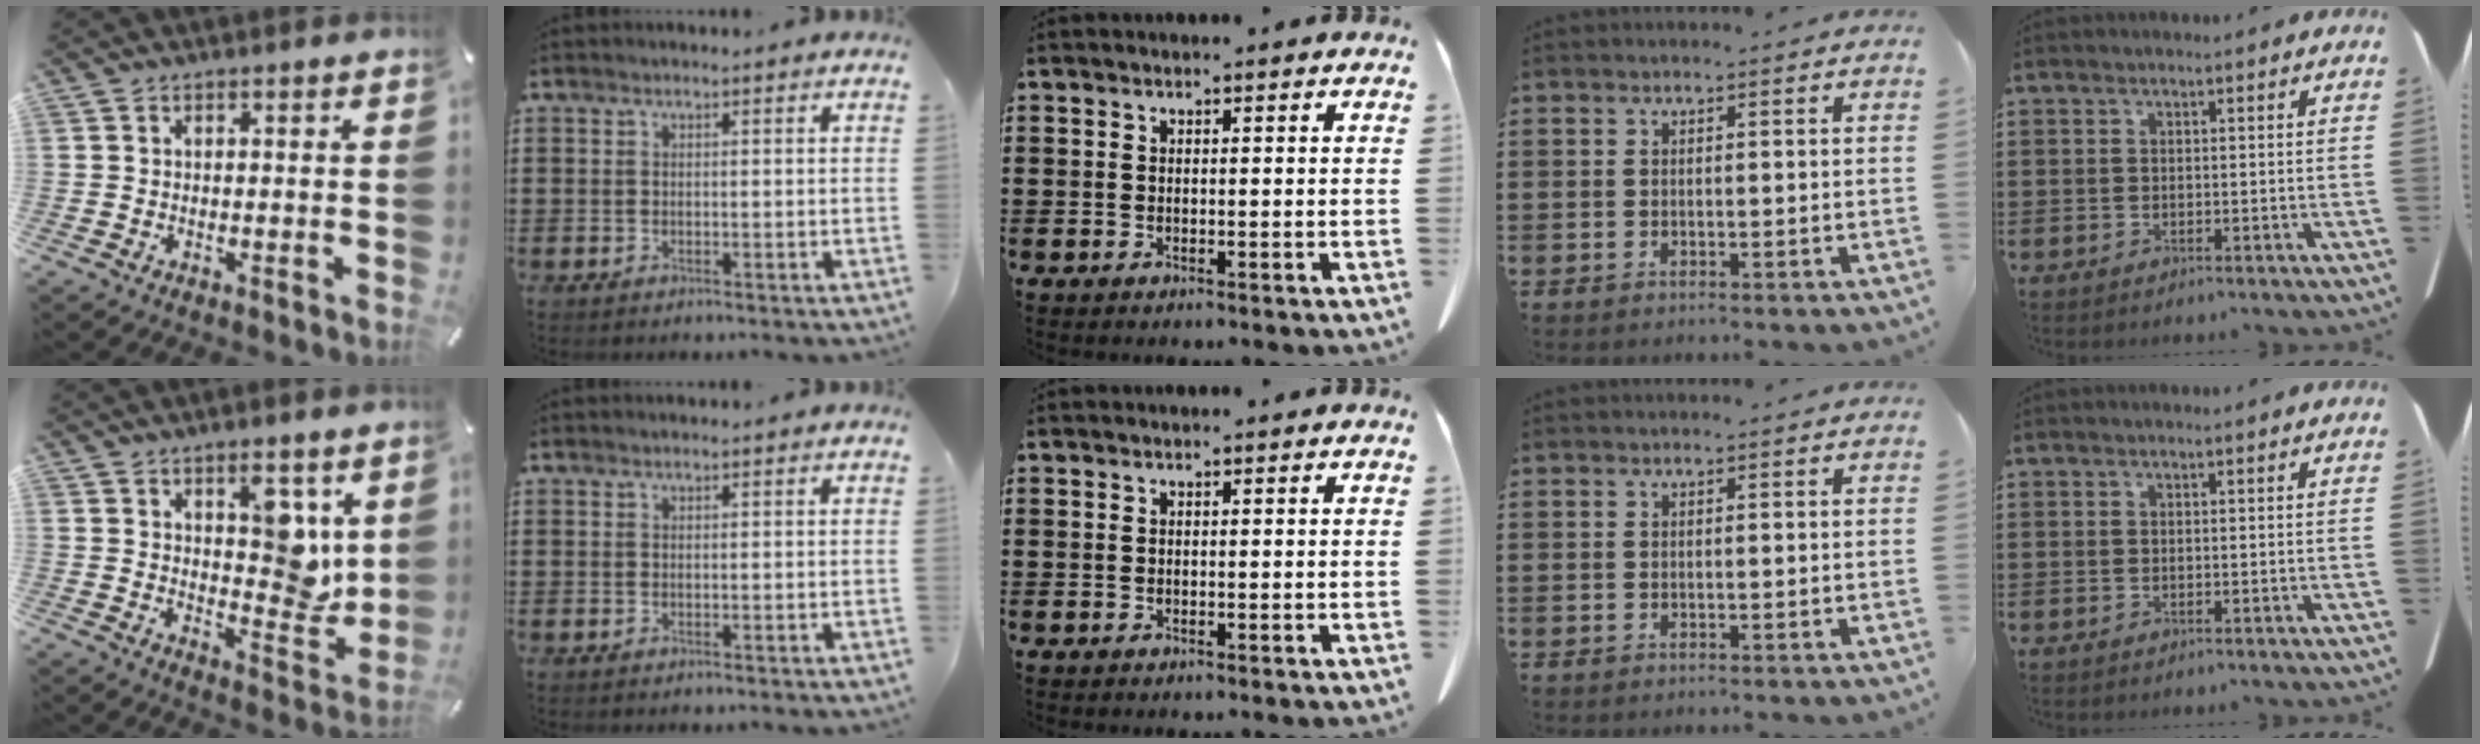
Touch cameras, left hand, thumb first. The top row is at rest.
{"thumb": {"total": 9.9, "force": [4.5, 5.4, 7.0], "torque": [-0.066, -0.039, 0.073]}}